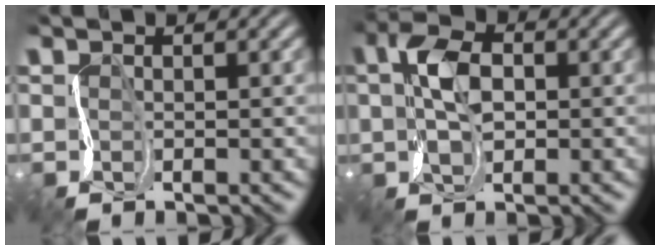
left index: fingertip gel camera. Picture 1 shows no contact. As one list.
[{"total": 4.1, "force": [0.6, 2.4, 3.3], "torque": [-0.067, 0.013, 0.002]}]